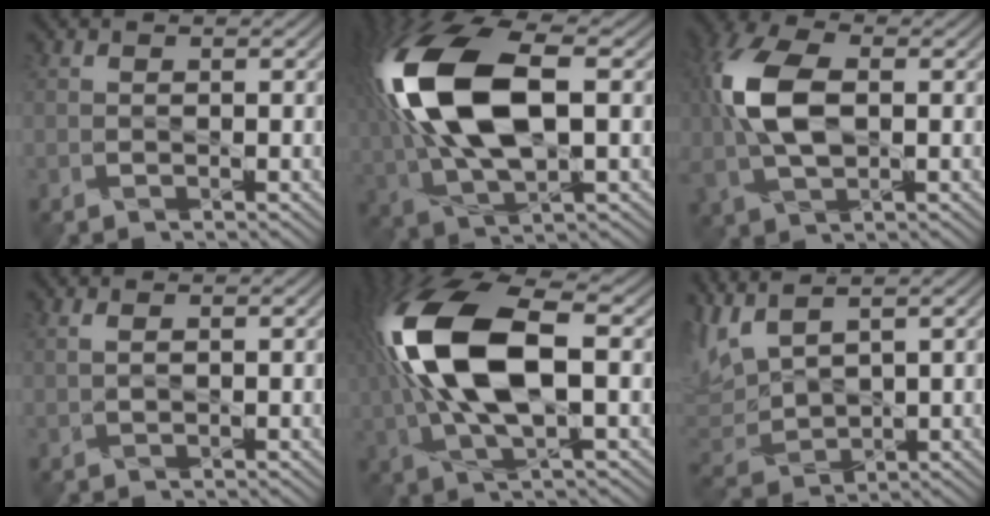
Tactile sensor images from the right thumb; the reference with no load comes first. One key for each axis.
{"total": 17.0, "fx": 1.8, "fy": 8.3, "fz": 14.7, "tx": -0.342, "ty": 0.013, "tz": 0.026}
{"total": 10.1, "fx": 0.7, "fy": 5.4, "fz": 8.5, "tx": -0.212, "ty": 0.011, "tz": 0.006}
{"total": 1.1, "fx": 0.6, "fy": 0.2, "fz": 0.9, "tx": -0.026, "ty": 0.002, "tz": 0.014}
{"total": 15.3, "fx": 1.0, "fy": 6.8, "fz": 13.7, "tx": -0.333, "ty": 0.016, "tz": 0.017}
{"total": 7.6, "fx": 4.1, "fy": 3.0, "fz": 5.7, "tx": -0.175, "ty": 0.013, "tz": 0.083}